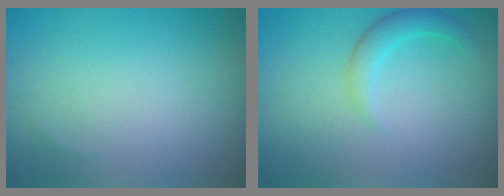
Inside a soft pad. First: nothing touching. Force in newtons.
{"total": 2.0, "press": 2.0, "slide": 0.2}